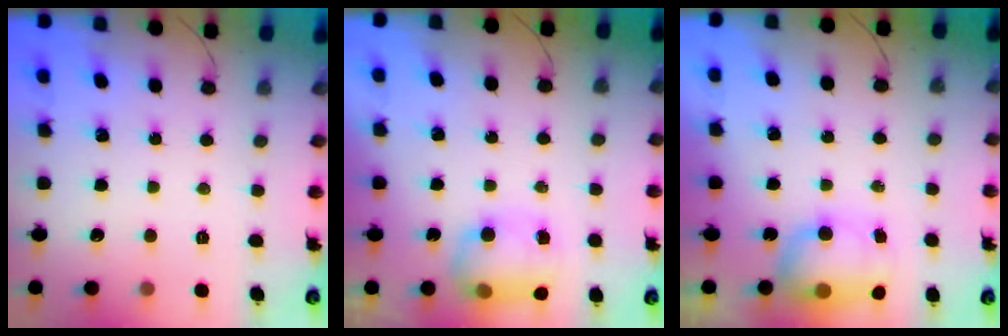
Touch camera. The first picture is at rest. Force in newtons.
{"total": 8.3, "press": 8.0, "slide": 2.0}
{"total": 7.5, "press": 7.2, "slide": 1.9}